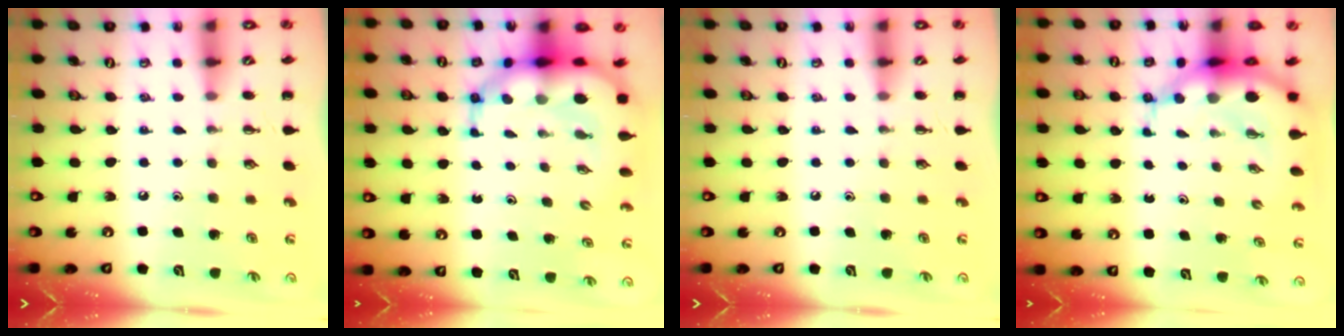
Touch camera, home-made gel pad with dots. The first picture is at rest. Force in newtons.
{"total": 12.0, "press": 11.5, "slide": 3.2}
{"total": 0.0}
{"total": 7.4, "press": 7.1, "slide": 2.1}